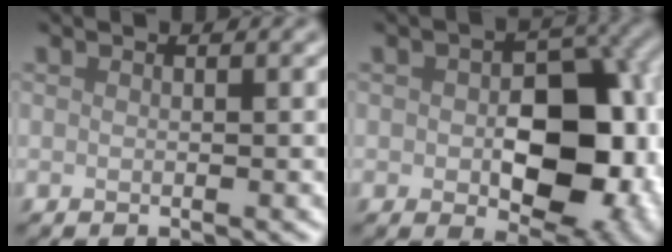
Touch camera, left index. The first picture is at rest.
{"total": 10.8, "force": [-1.2, 6.6, 8.5], "torque": [-0.130, -0.013, -0.004]}